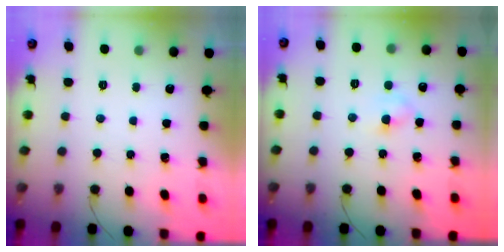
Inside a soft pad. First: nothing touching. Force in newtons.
{"total": 3.5, "press": 3.3, "slide": 1.1}